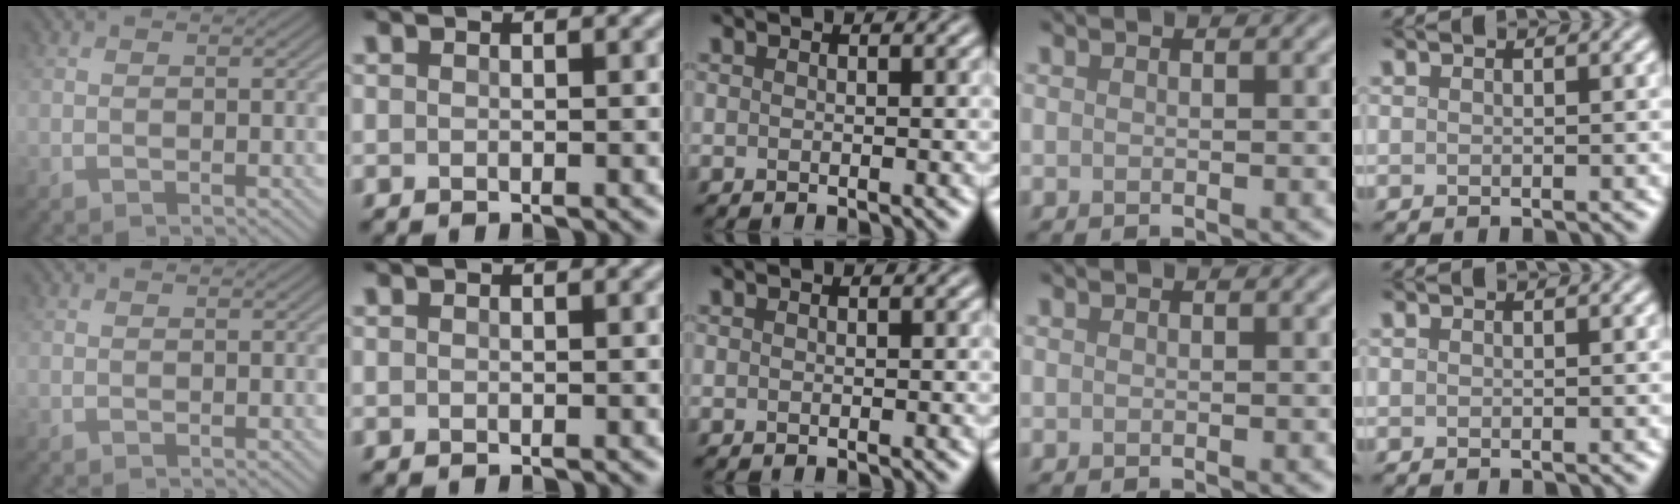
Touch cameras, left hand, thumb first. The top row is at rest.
{}